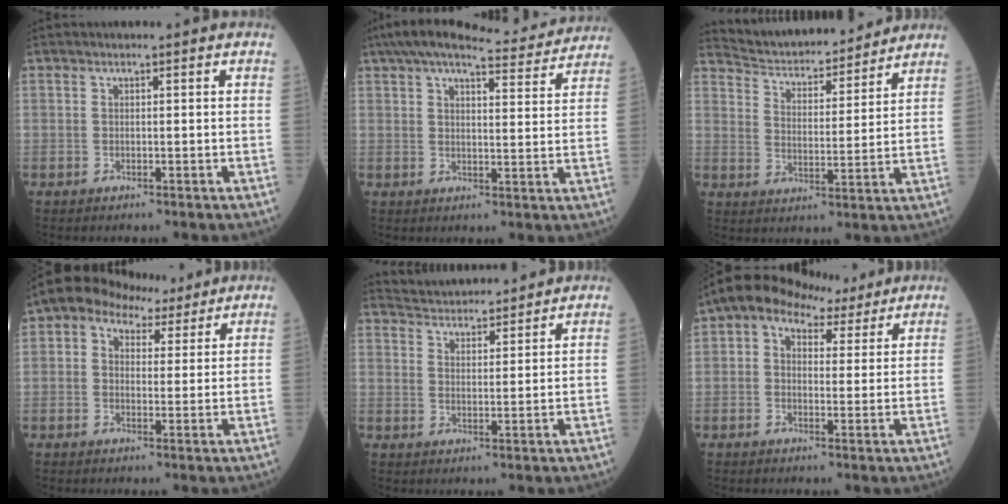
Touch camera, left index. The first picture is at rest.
{"total": 15.3, "force": [14.0, 1.9, 5.9], "torque": [-0.090, 0.019, 0.183]}
{"total": 15.3, "force": [14.6, 2.4, 4.2], "torque": [-0.065, 0.003, 0.220]}
{"total": 6.8, "force": [4.5, 4.4, 2.7], "torque": [-0.044, 0.040, 0.072]}
{"total": 9.6, "force": [9.3, 1.5, 1.8], "torque": [-0.032, 0.020, 0.141]}
{"total": 7.9, "force": [5.2, 4.6, 3.8], "torque": [-0.062, 0.043, 0.082]}